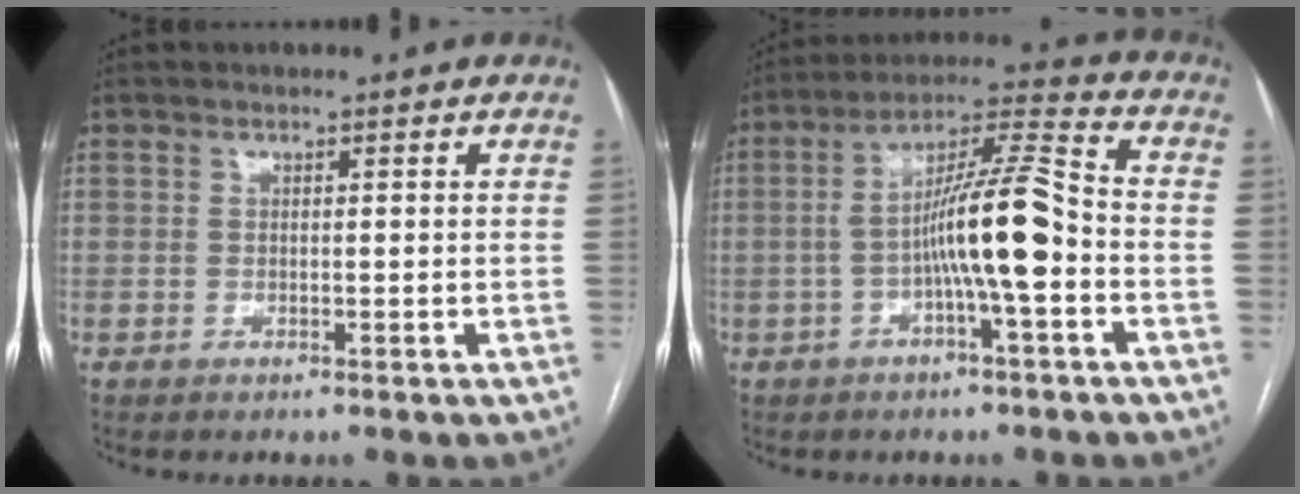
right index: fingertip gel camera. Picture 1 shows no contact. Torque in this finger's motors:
{"motor_torque": [1.89, -0.08, 0.52, 0.21]}